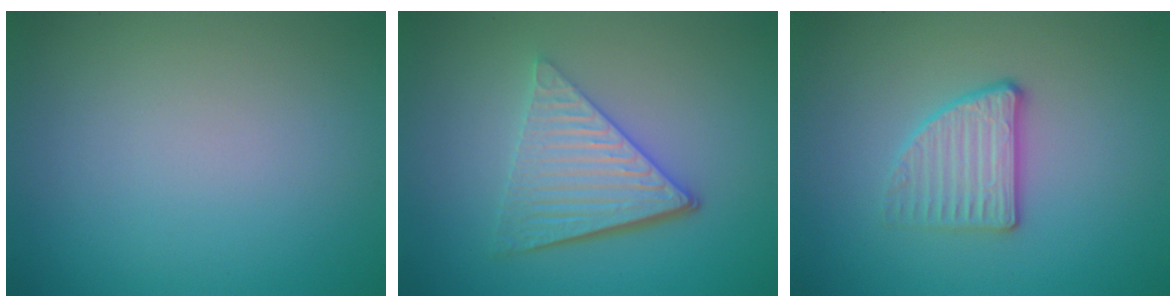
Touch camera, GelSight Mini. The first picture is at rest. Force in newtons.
{"total": 5.5, "press": 3.9, "slide": 3.9}
{"total": 2.8, "press": 2.5, "slide": 1.2}